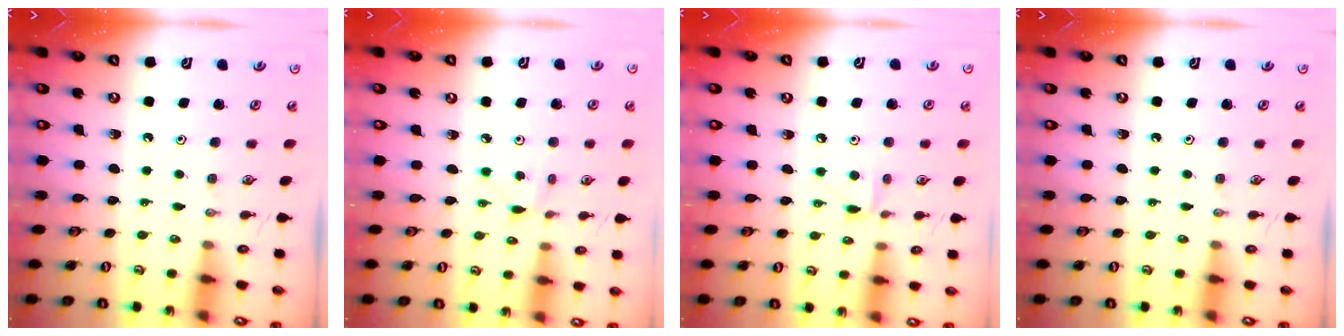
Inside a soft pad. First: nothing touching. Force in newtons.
{"total": 2.8, "press": 2.8, "slide": 0.4}
{"total": 6.5, "press": 6.4, "slide": 0.8}
{"total": 0.0}